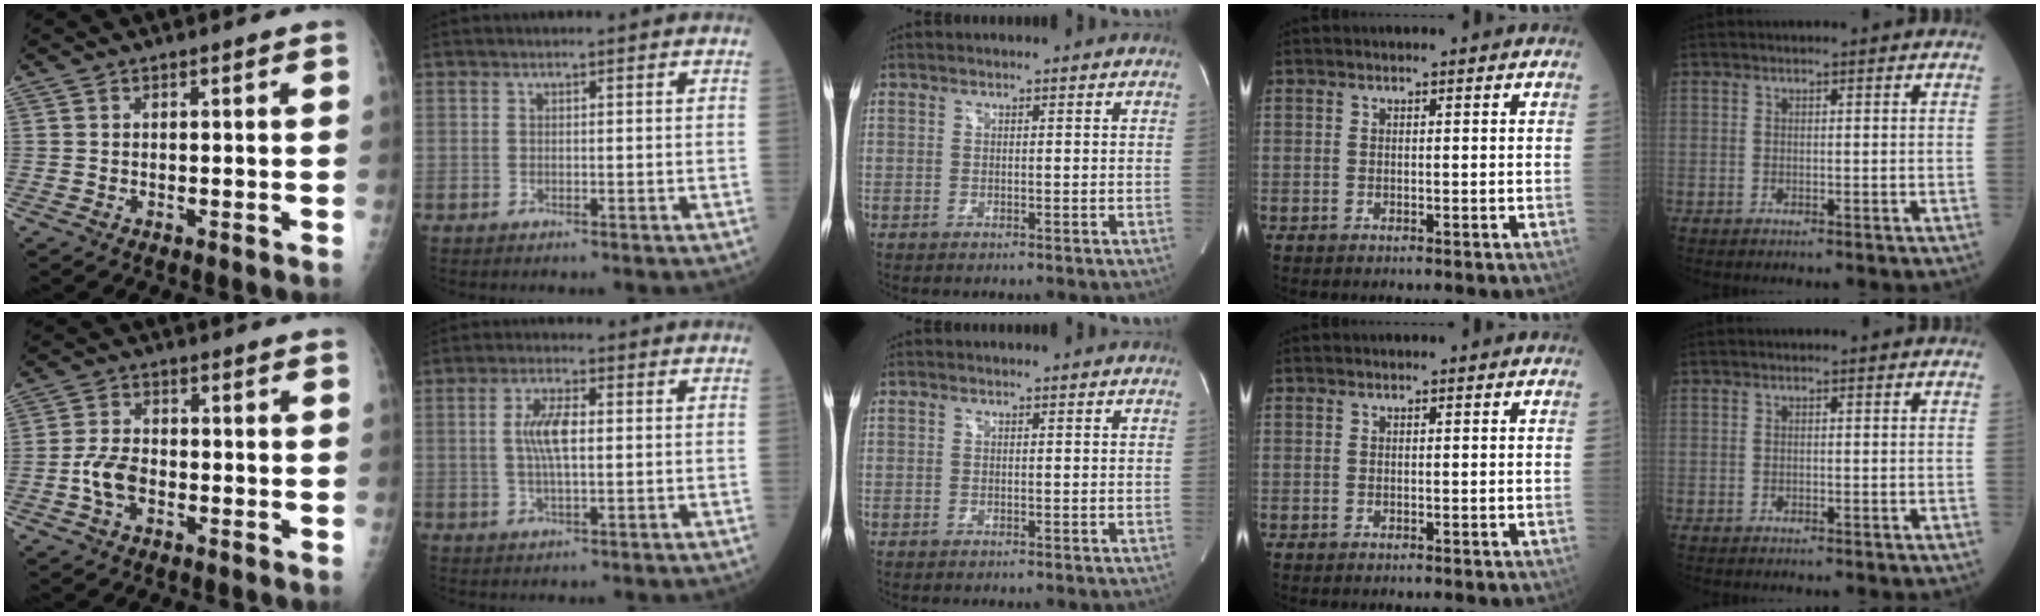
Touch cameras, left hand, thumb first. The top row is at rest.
{"thumb": {"total": 5.7, "force": [-1.9, 3.5, 4.1], "torque": [-0.081, 0.014, -0.040]}, "index": {"total": 5.7, "force": [0.5, 1.5, 5.5], "torque": [-0.118, 0.006, 0.007]}}